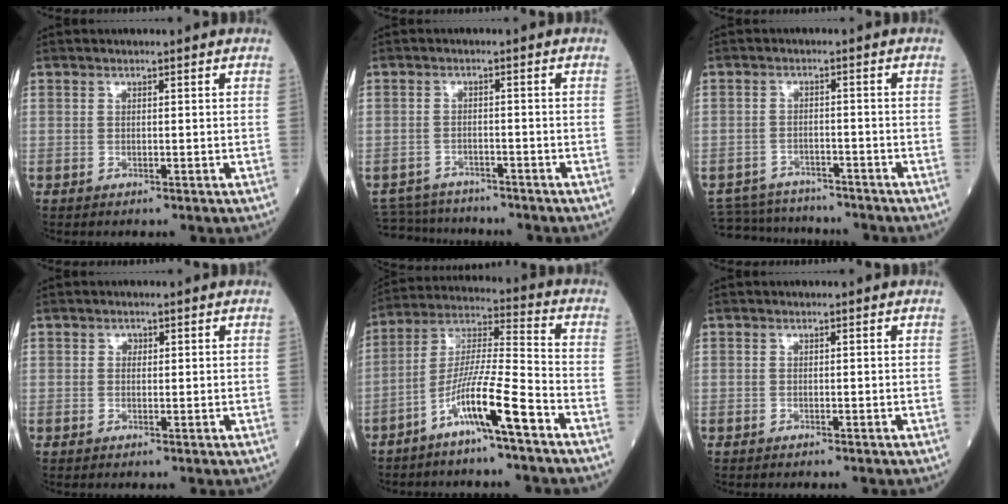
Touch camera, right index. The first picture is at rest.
{"total": 6.0, "force": [-5.8, 1.4, -0.1], "torque": [0.002, 0.003, -0.094]}
{"total": 8.6, "force": [-8.3, 2.0, 0.9], "torque": [-0.013, 0.009, -0.121]}
{"total": 0.6, "force": [0.2, 0.5, 0.2], "torque": [0.000, 0.003, 0.003]}
{"total": 10.6, "force": [-6.2, -0.4, 8.6], "torque": [-0.172, -0.001, -0.118]}
{"total": 1.0, "force": [-0.8, -0.1, 0.5], "torque": [-0.003, 0.002, -0.009]}